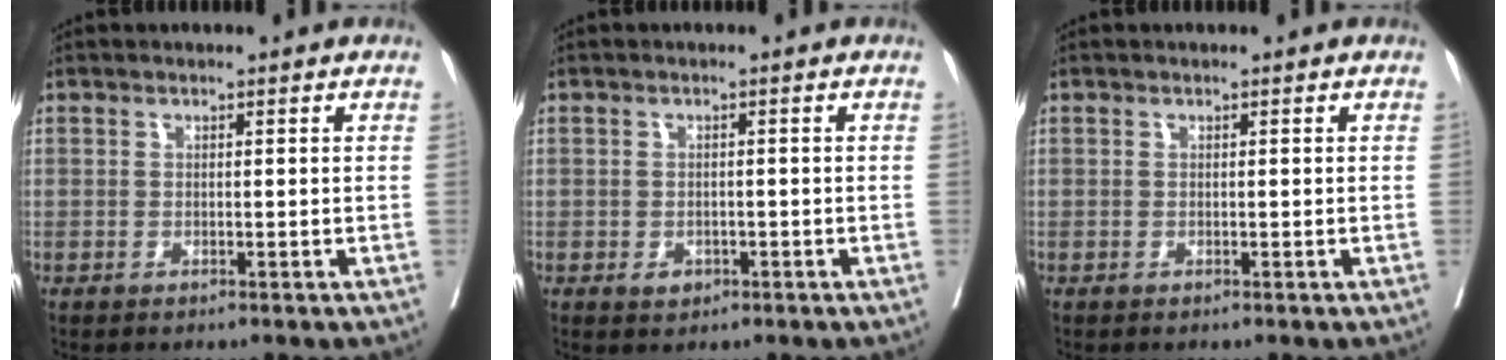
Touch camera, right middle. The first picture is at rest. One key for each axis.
{"total": 1.8, "fx": -0.8, "fy": 1.4, "fz": 0.9, "tx": -0.009, "ty": 0.004, "tz": -0.003}
{"total": 0.0}